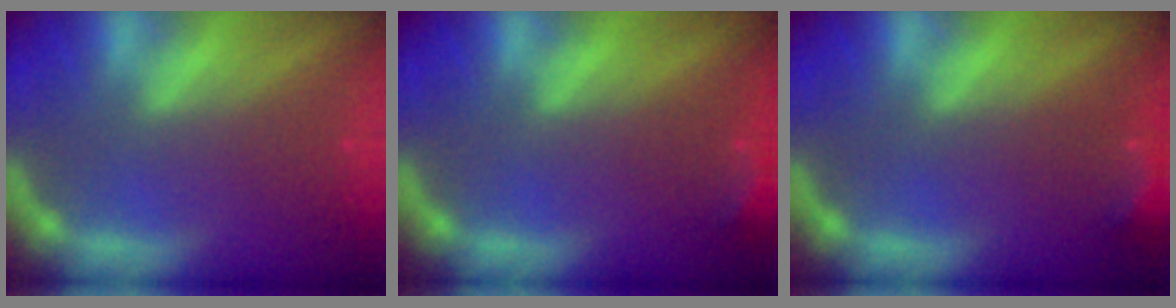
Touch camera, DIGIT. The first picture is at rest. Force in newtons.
{"total": 2.4}
{"total": 3.0}